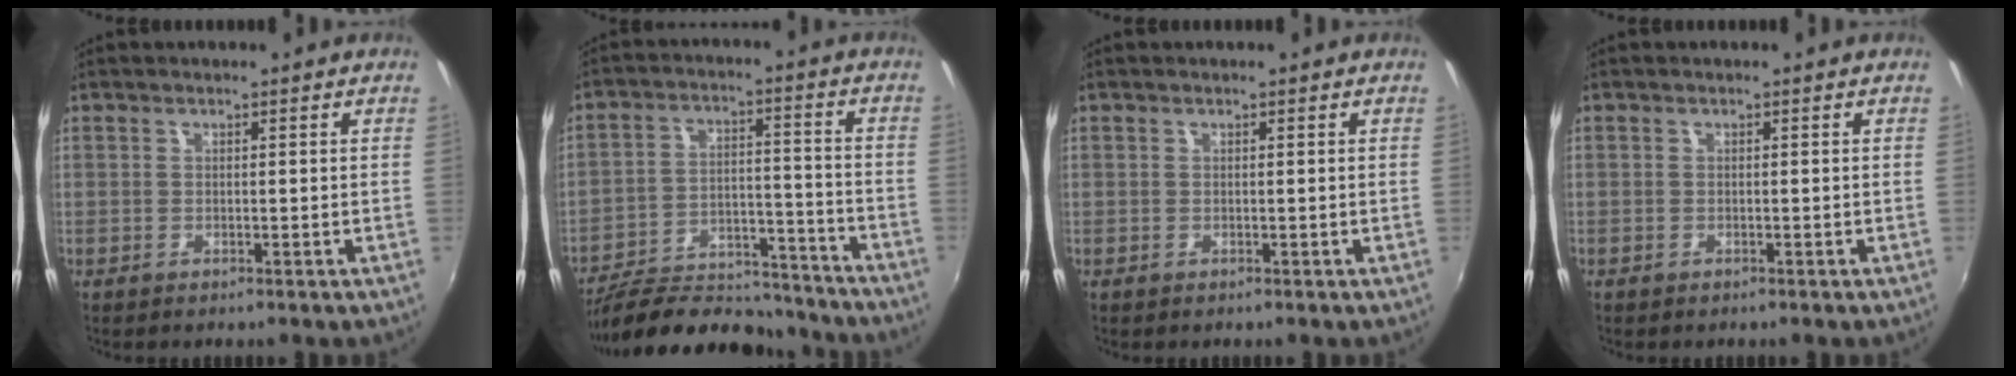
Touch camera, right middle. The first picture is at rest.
{"total": 21.8, "force": [-19.2, 6.5, 8.0], "torque": [-0.149, 0.015, -0.271]}
{"total": 0.0}
{"total": 0.0}